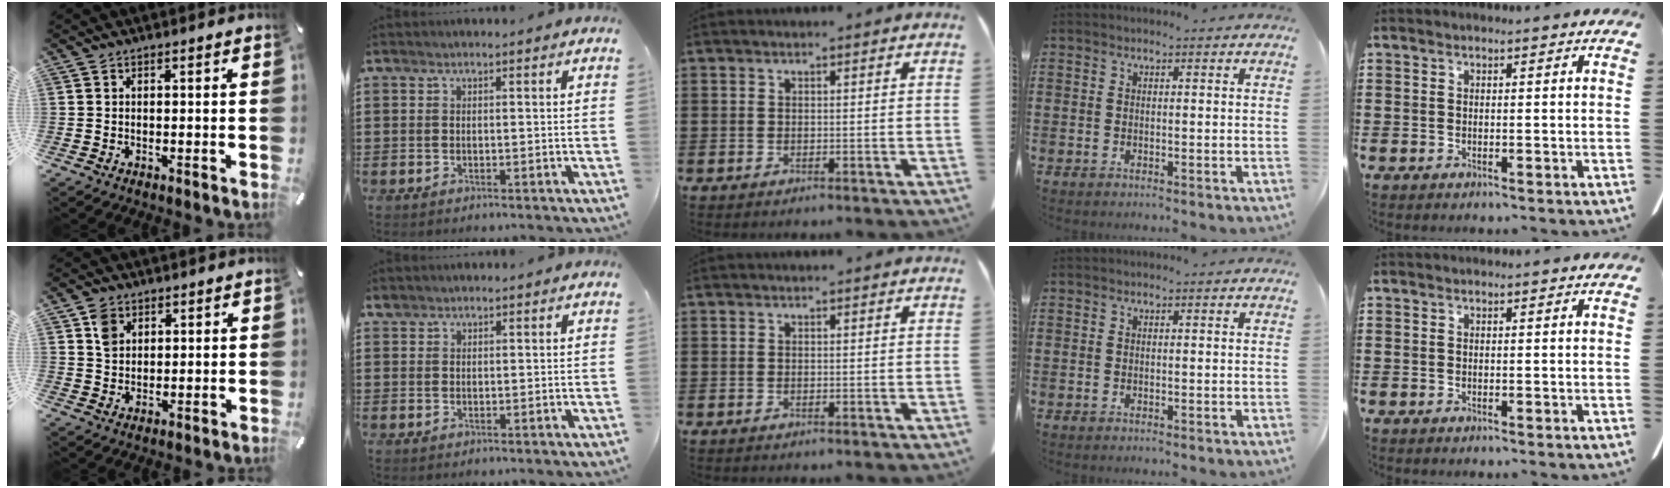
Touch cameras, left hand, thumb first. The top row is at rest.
{"thumb": {"total": 4.4, "force": [2.1, 3.7, 1.3], "torque": [-0.018, 0.001, 0.037]}, "index": {"total": 1.0, "force": [0.9, 0.4, 0.2], "torque": [-0.007, 0.002, 0.018]}}